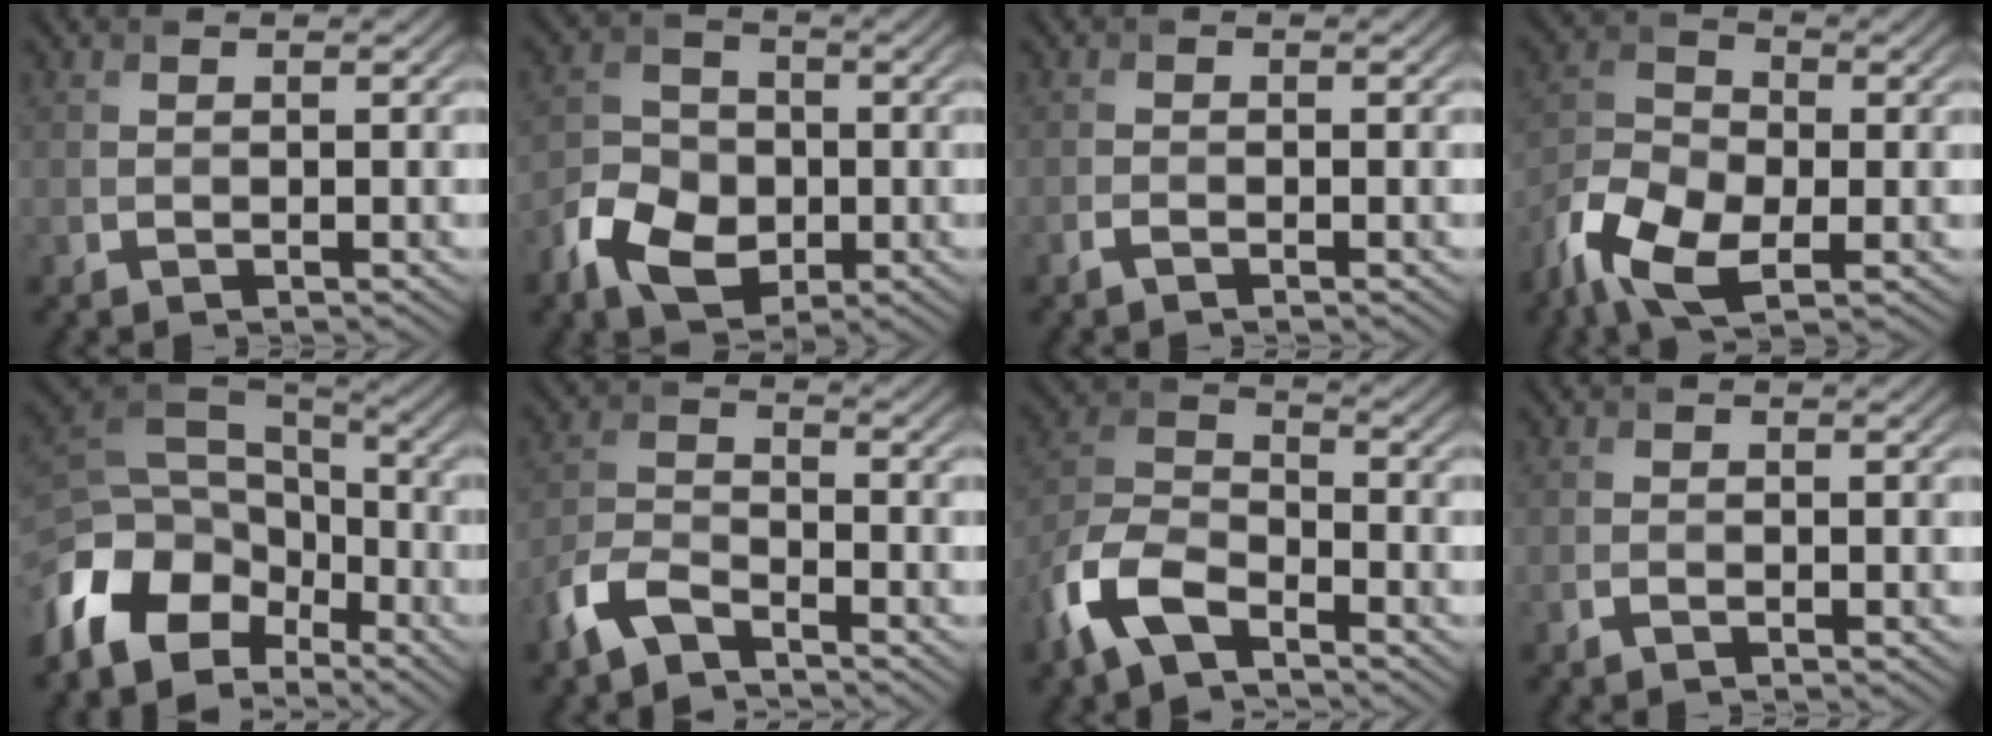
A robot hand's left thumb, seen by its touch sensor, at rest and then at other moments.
{"total": 7.6, "force": [-3.1, 5.5, 4.1], "torque": [-0.090, -0.009, -0.069]}
{"total": 1.0, "force": [-0.7, 0.3, 0.6], "torque": [-0.014, 0.000, -0.016]}
{"total": 9.4, "force": [-5.0, 4.9, 6.3], "torque": [-0.139, -0.014, -0.109]}
{"total": 14.0, "force": [-7.6, 8.8, 7.7], "torque": [-0.195, -0.033, -0.139]}
{"total": 5.7, "force": [-4.2, 2.2, 3.2], "torque": [-0.074, -0.004, -0.102]}
{"total": 9.2, "force": [-5.8, 4.1, 5.8], "torque": [-0.134, -0.005, -0.137]}
{"total": 0.7, "force": [-0.5, 0.3, 0.3], "torque": [-0.007, -0.002, -0.009]}